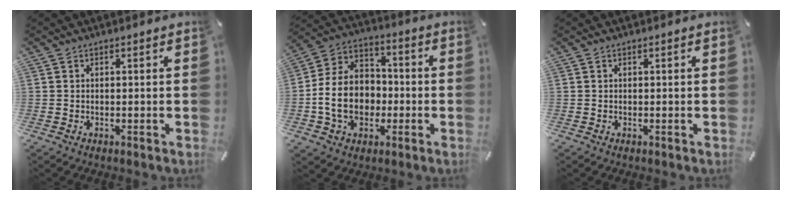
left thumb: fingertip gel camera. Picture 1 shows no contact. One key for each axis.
{"total": 13.1, "fx": -2.7, "fy": 10.4, "fz": 7.5, "tx": -0.188, "ty": 0.019, "tz": -0.047}
{"total": 0.0}